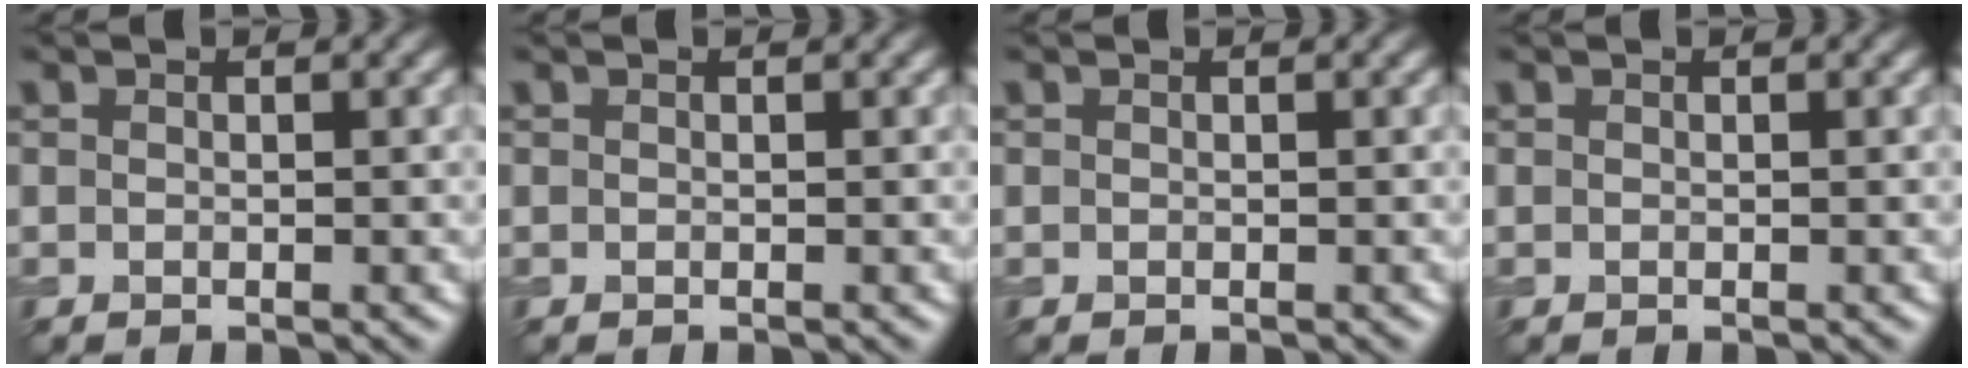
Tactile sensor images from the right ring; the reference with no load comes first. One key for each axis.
{"total": 0.0}
{"total": 0.0}
{"total": 0.0}